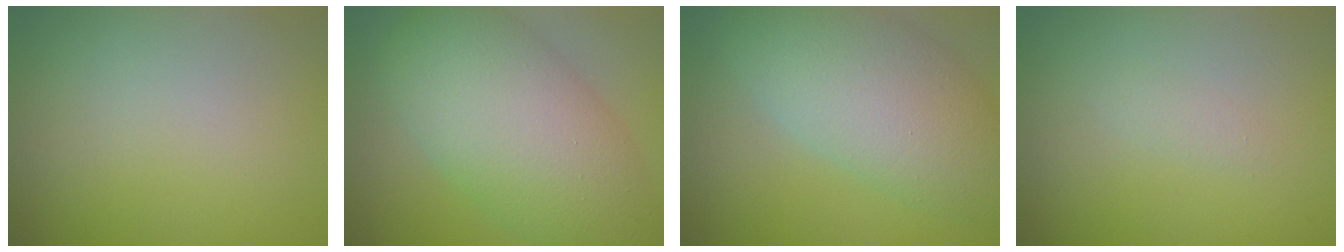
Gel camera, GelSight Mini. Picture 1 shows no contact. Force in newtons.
{"total": 10.9, "press": 10.9, "slide": 0.1}
{"total": 10.1, "press": 10.1, "slide": 0.2}
{"total": 0.7, "press": 0.7, "slide": 0.0}